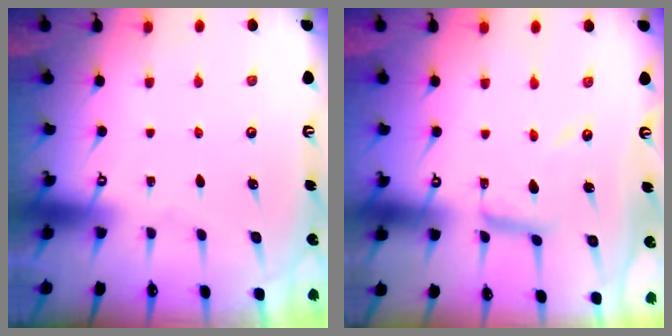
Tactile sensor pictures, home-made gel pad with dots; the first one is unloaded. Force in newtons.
{"total": 7.3, "press": 7.3, "slide": 0.2}